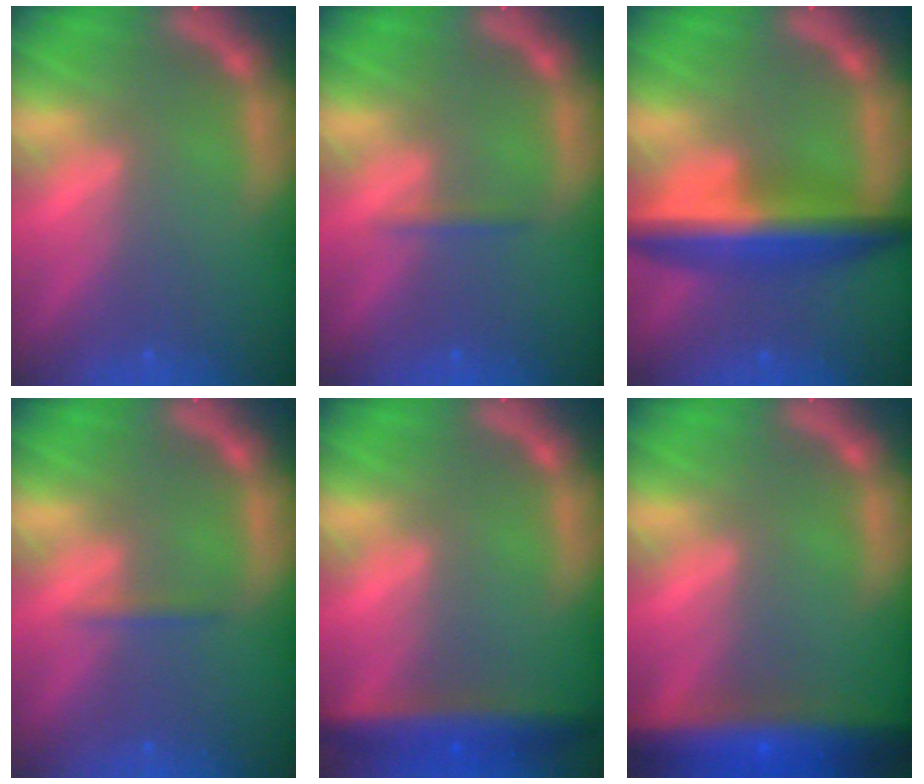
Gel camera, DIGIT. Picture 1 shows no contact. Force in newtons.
{"total": 0.9}
{"total": 7.5}
{"total": 0.9}
{"total": 5.5}
{"total": 10.0}